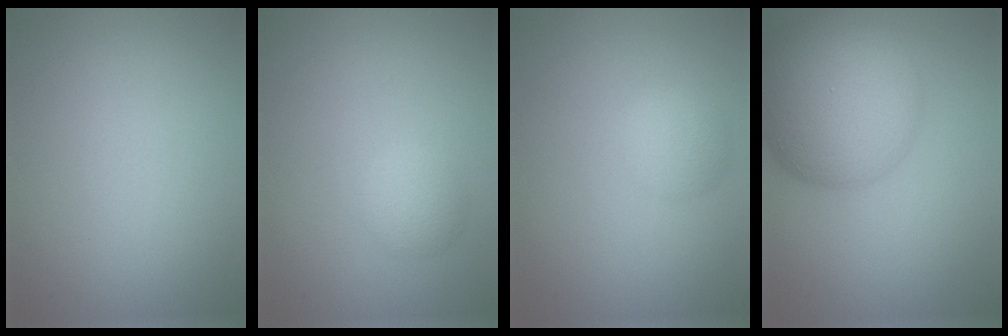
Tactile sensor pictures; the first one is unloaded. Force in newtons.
{"total": 2.0, "press": 2.0, "slide": 0.1}
{"total": 2.1, "press": 2.1, "slide": 0.2}
{"total": 10.8, "press": 10.8, "slide": 0.5}